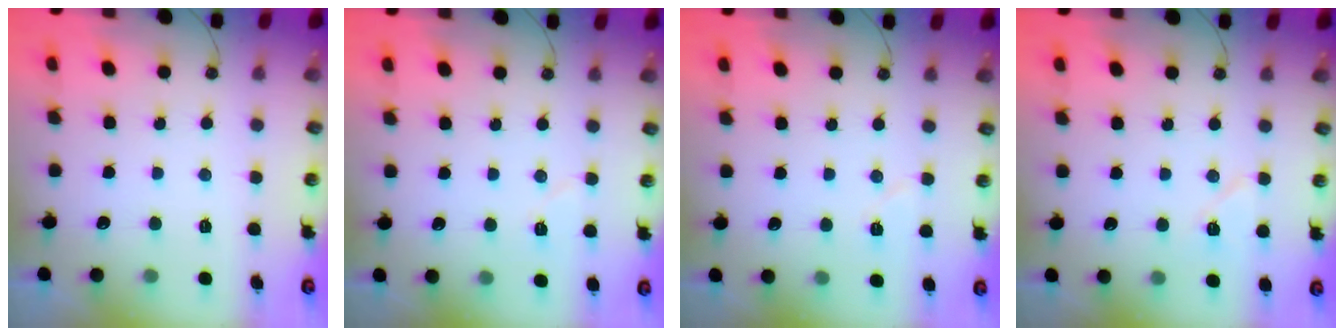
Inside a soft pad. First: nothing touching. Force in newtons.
{"total": 5.0, "press": 4.6, "slide": 2.0}
{"total": 4.6, "press": 4.3, "slide": 1.7}
{"total": 6.1, "press": 6.1, "slide": 0.5}